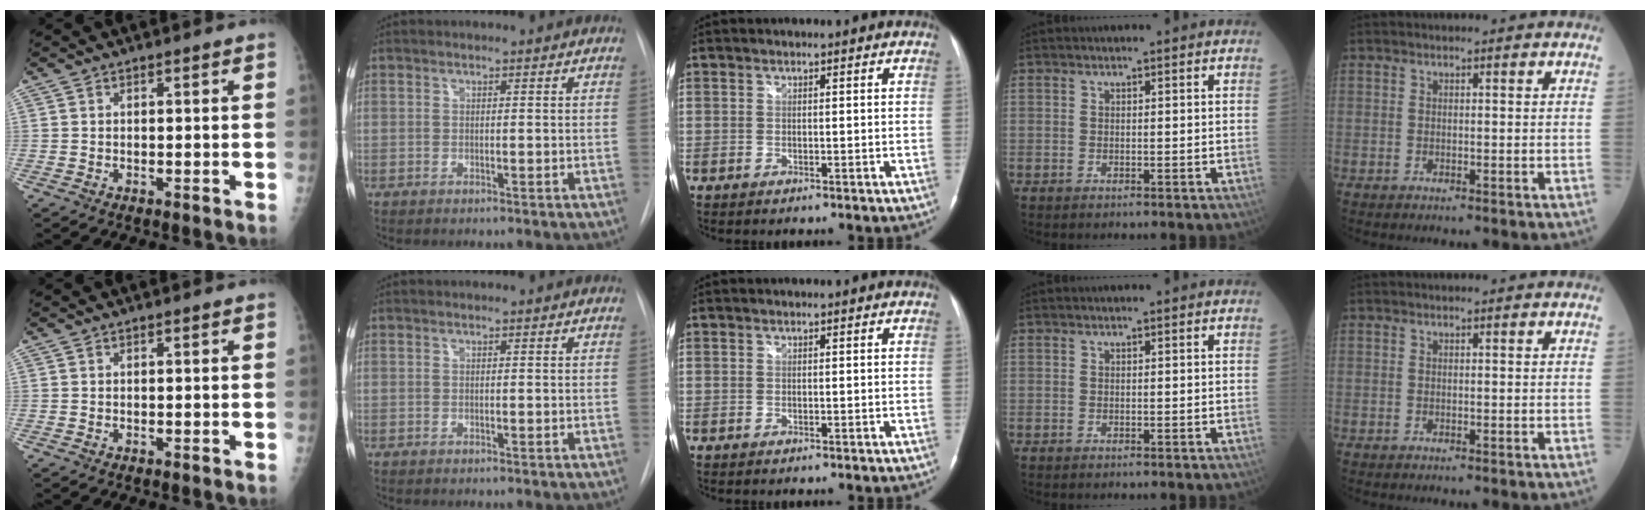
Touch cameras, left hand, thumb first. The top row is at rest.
{"index": {"total": 0.6, "force": [-0.6, 0.0, -0.1], "torque": [0.002, -0.005, -0.008]}}